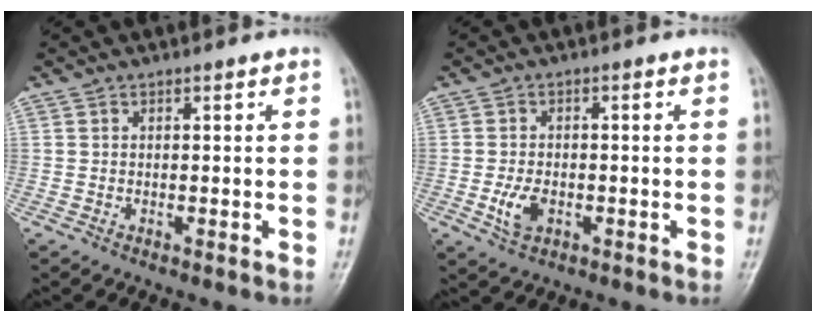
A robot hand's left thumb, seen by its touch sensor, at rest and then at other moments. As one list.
[{"total": 4.3, "force": [-1.3, 2.7, 3.1], "torque": [-0.061, 0.002, -0.020]}]